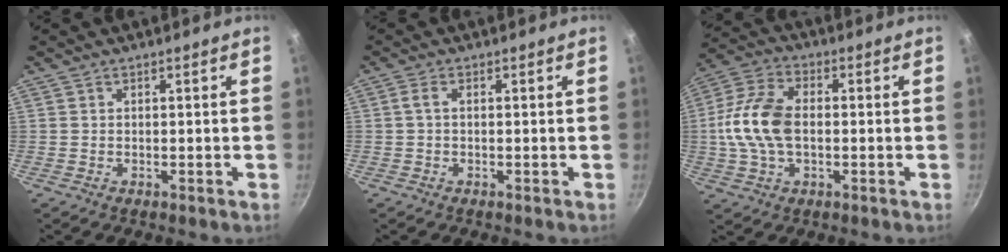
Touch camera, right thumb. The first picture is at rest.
{"total": 1.7, "force": [0.0, 0.5, 1.6], "torque": [-0.044, 0.006, -0.002]}
{"total": 13.3, "force": [-0.7, 8.0, 10.7], "torque": [-0.205, 0.029, -0.028]}